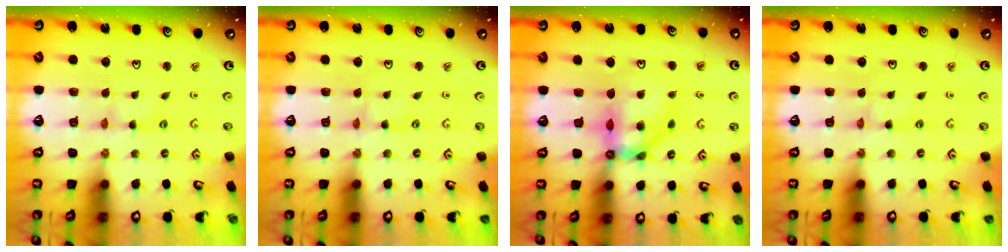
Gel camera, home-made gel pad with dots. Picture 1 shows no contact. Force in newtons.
{"total": 0.5, "press": 0.5, "slide": 0.2}
{"total": 10.1, "press": 10.0, "slide": 1.7}
{"total": 0.0}